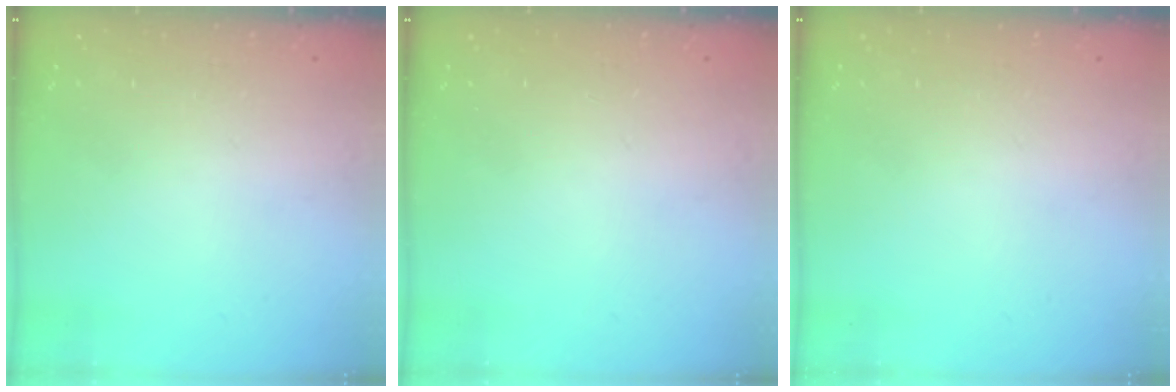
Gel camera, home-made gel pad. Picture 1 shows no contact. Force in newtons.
{"total": 0.0}
{"total": 0.0}